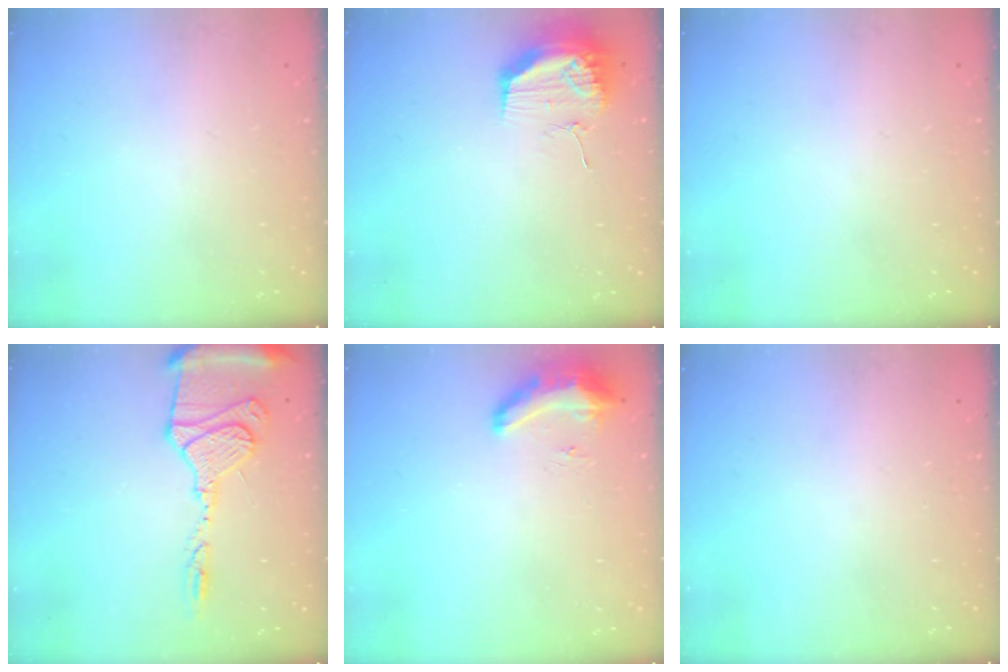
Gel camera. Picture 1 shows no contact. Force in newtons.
{"total": 17.9, "press": 13.8, "slide": 11.4}
{"total": 0.0}
{"total": 14.7, "press": 14.6, "slide": 1.8}
{"total": 16.1, "press": 10.6, "slide": 12.1}
{"total": 0.0}